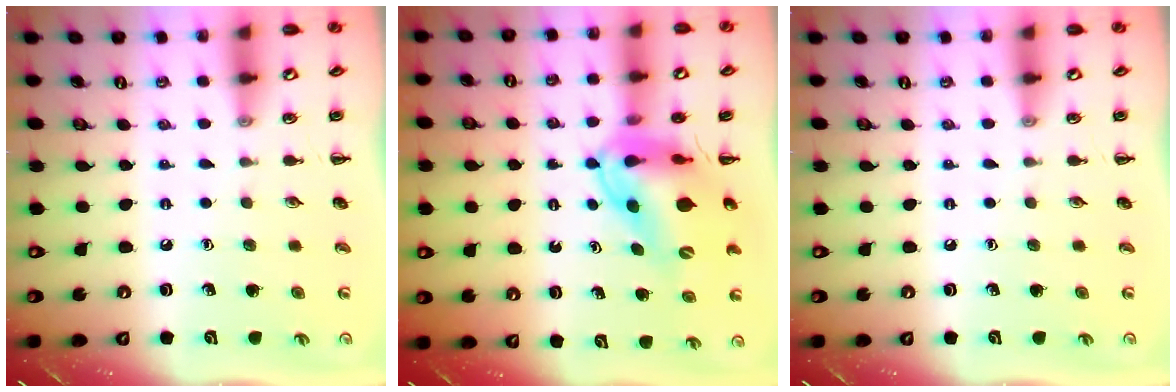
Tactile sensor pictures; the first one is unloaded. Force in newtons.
{"total": 12.3, "press": 11.8, "slide": 3.4}
{"total": 0.0}